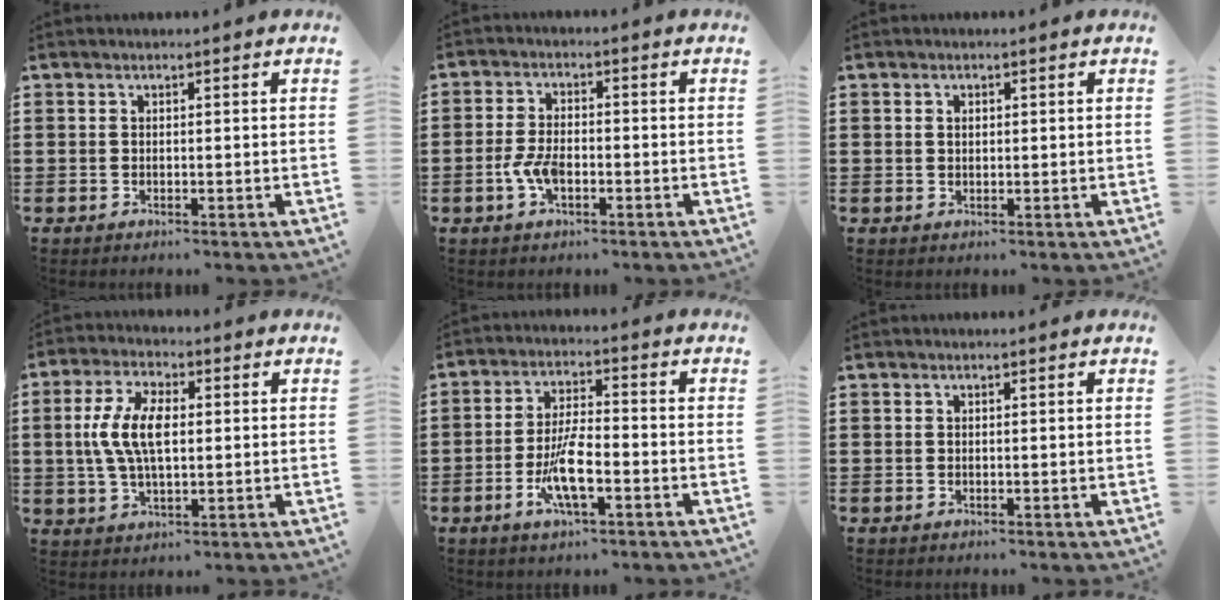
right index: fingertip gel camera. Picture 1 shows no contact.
{"total": 4.4, "force": [-1.4, 2.1, 3.6], "torque": [-0.092, -0.009, -0.031]}
{"total": 0.9, "force": [0.3, 0.6, 0.6], "torque": [-0.013, 0.003, 0.006]}
{"total": 8.2, "force": [0.5, 3.8, 7.3], "torque": [-0.159, 0.008, 0.004]}
{"total": 7.8, "force": [-2.8, 2.0, 7.0], "torque": [-0.155, -0.017, -0.055]}
{"total": 0.0}